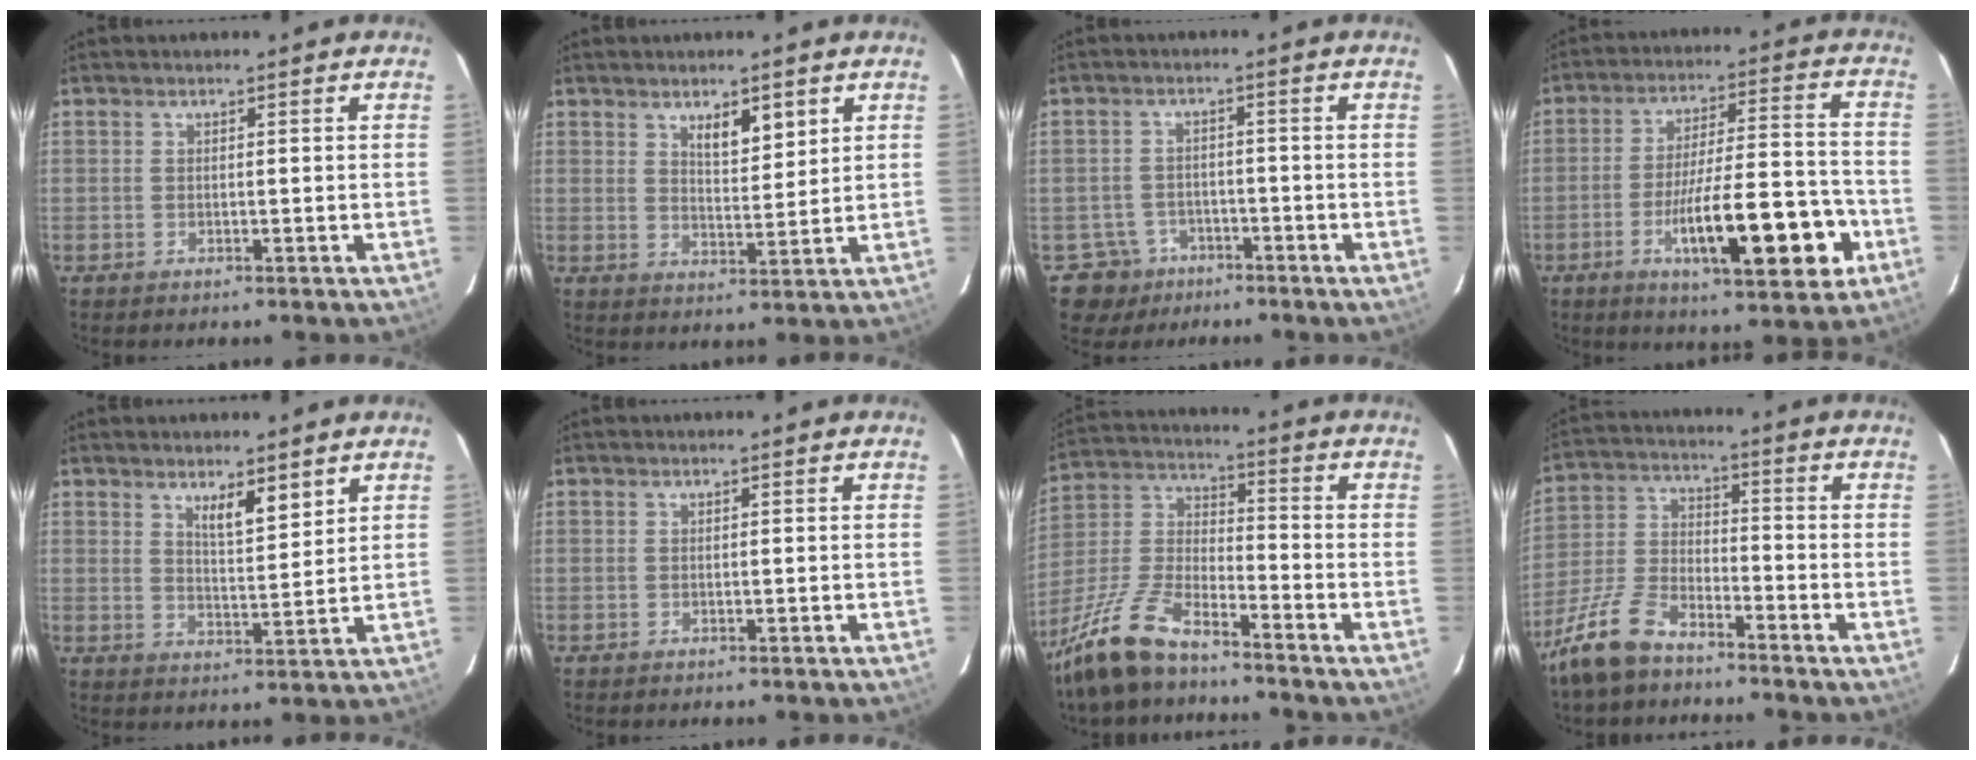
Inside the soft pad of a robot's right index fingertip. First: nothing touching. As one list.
[{"total": 5.0, "force": [2.9, 1.6, 3.7], "torque": [-0.064, -0.002, 0.052]}, {"total": 6.0, "force": [-3.3, 5.0, -0.5], "torque": [0.008, 0.011, -0.047]}, {"total": 16.7, "force": [-6.3, 3.0, 15.1], "torque": [-0.238, 0.005, -0.091]}, {"total": 4.6, "force": [3.2, 0.9, 3.1], "torque": [-0.057, -0.010, 0.059]}, {"total": 0.0}, {"total": 11.9, "force": [-9.4, 3.0, 6.7], "torque": [-0.155, -0.001, -0.182]}, {"total": 9.5, "force": [-7.4, 3.5, 4.6], "torque": [-0.116, -0.005, -0.152]}]